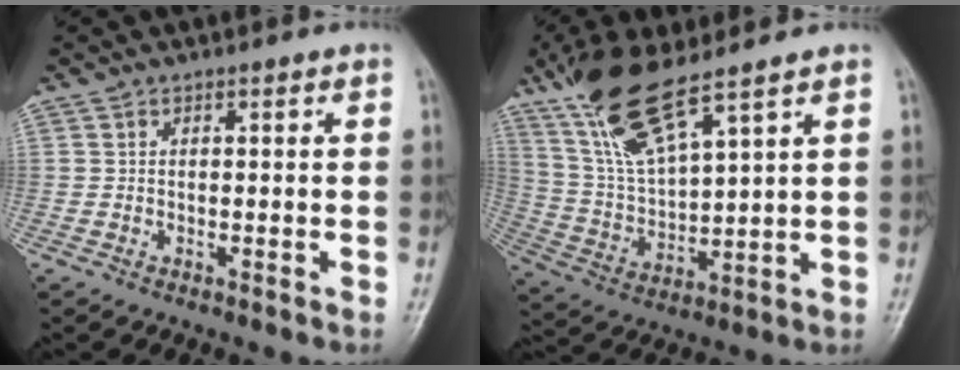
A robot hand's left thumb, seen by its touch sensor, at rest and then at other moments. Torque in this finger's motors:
{"motor_torque": [0.62, 0.44, 1.34, -1.44, 0.30]}